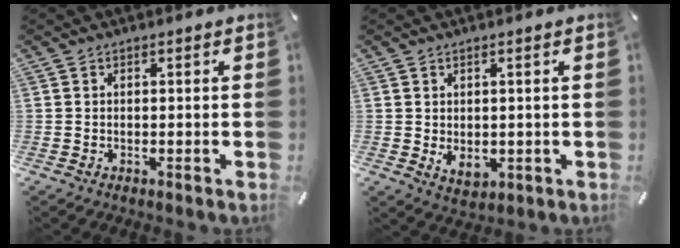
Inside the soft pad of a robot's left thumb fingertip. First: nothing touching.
{"total": 3.4, "force": [0.1, 2.4, 2.4], "torque": [-0.042, -0.003, 0.001]}